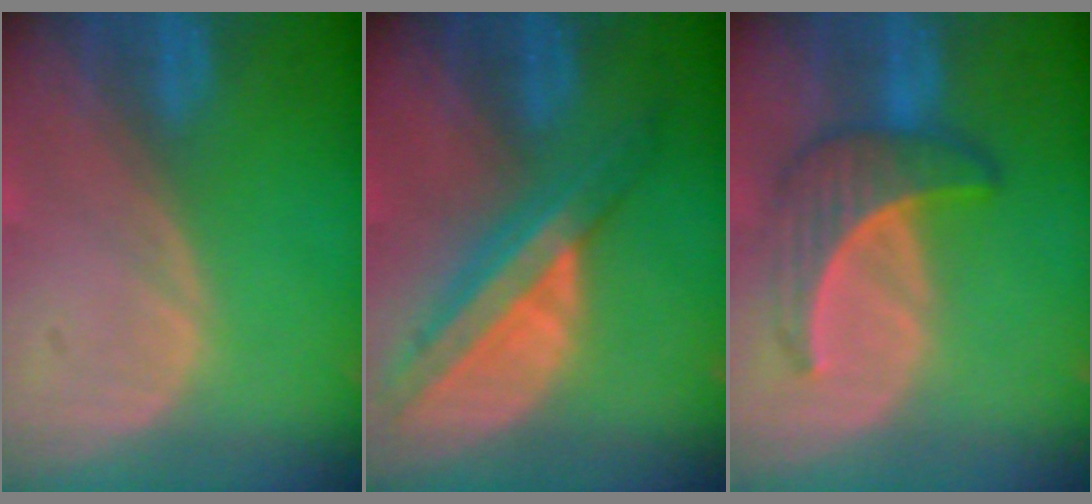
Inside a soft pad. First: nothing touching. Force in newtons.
{"total": 8.2, "press": 6.9, "slide": 4.5}
{"total": 6.5, "press": 6.3, "slide": 1.7}